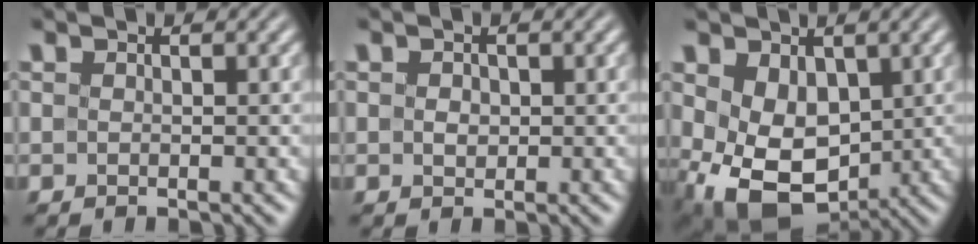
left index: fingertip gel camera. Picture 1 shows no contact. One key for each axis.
{"total": 1.0, "fx": 0.1, "fy": 0.8, "fz": 0.6, "tx": -0.012, "ty": -0.001, "tz": 0.000}
{"total": 8.4, "fx": -0.8, "fy": 6.0, "fz": 5.8, "tx": -0.116, "ty": -0.037, "tz": -0.002}